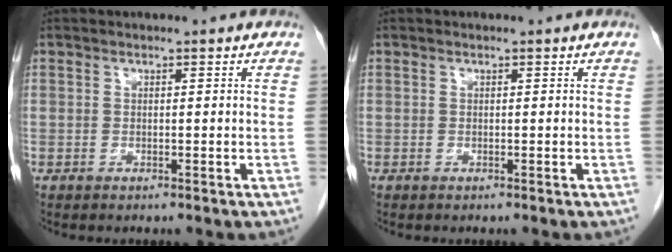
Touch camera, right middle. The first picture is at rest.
{"total": 0.0}